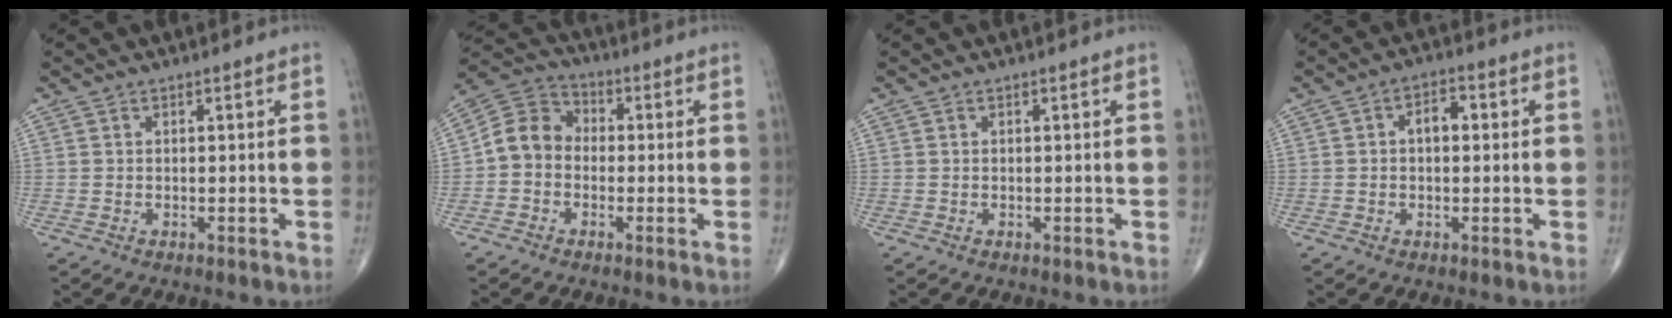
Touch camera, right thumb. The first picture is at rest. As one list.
[{"total": 8.1, "force": [-1.2, 6.8, 4.2], "torque": [-0.062, 0.034, -0.039]}, {"total": 0.0}, {"total": 4.1, "force": [0.4, 2.5, 3.3], "torque": [-0.044, 0.013, 0.000]}]